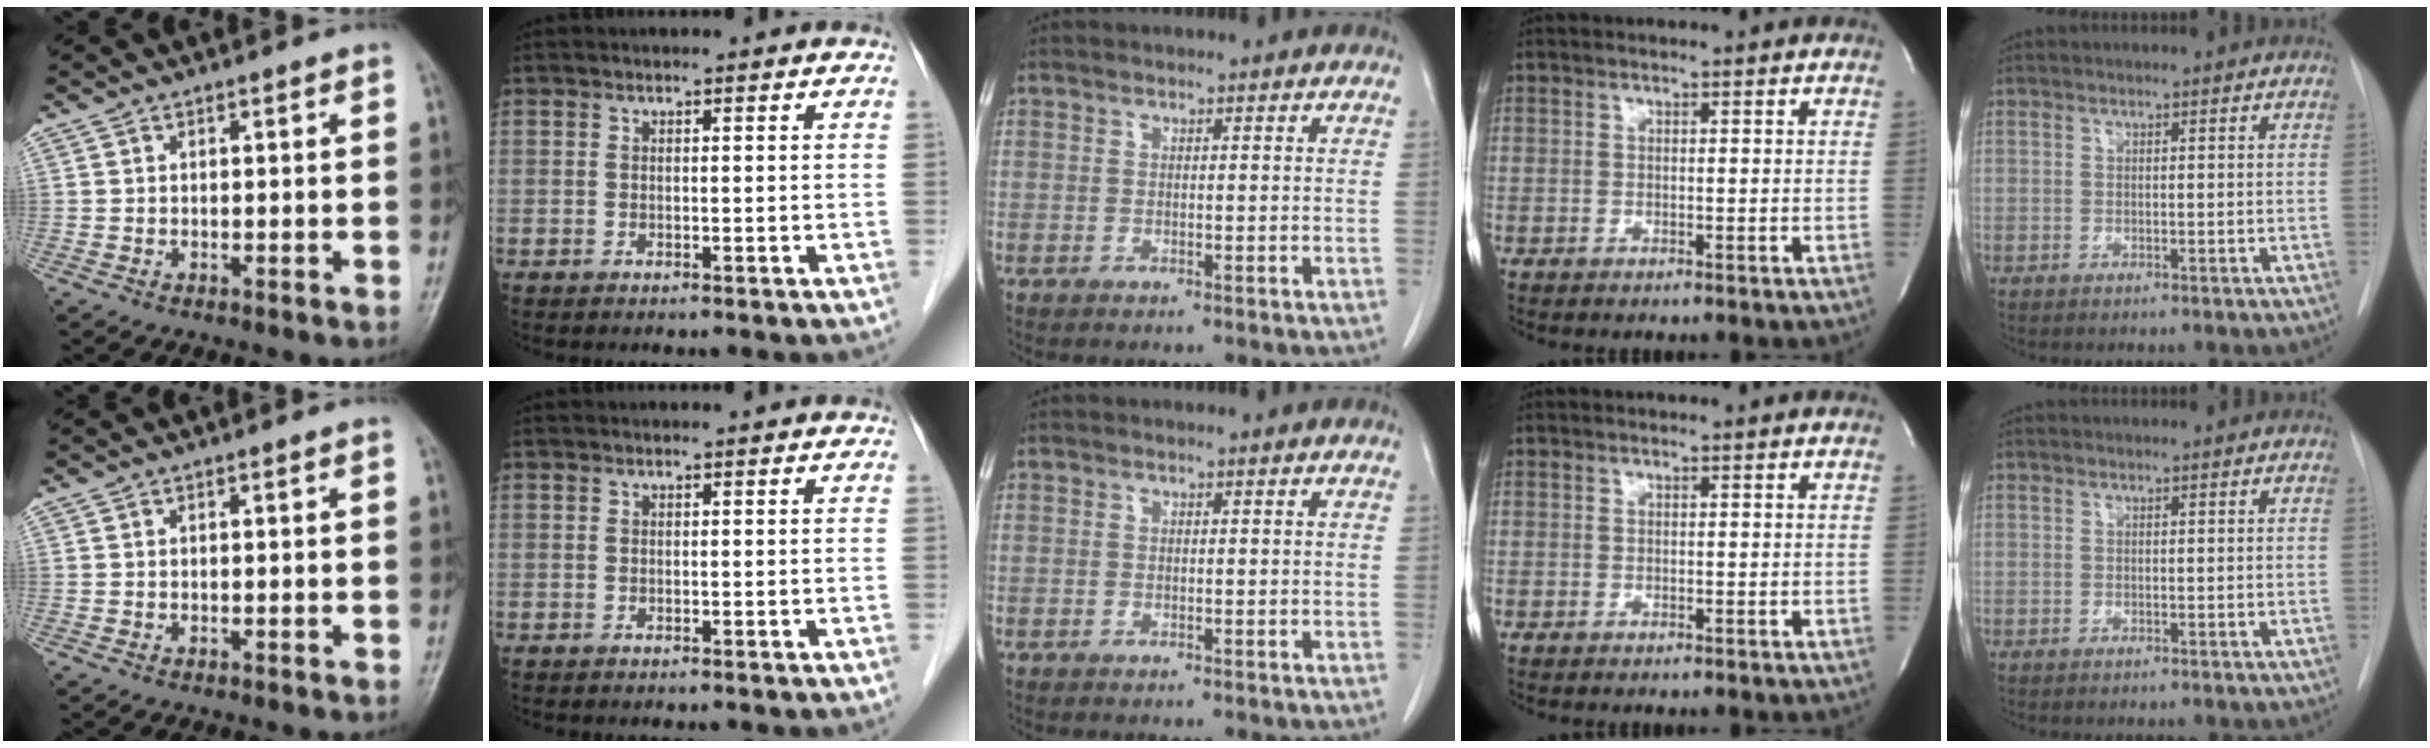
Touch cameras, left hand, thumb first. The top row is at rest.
{}